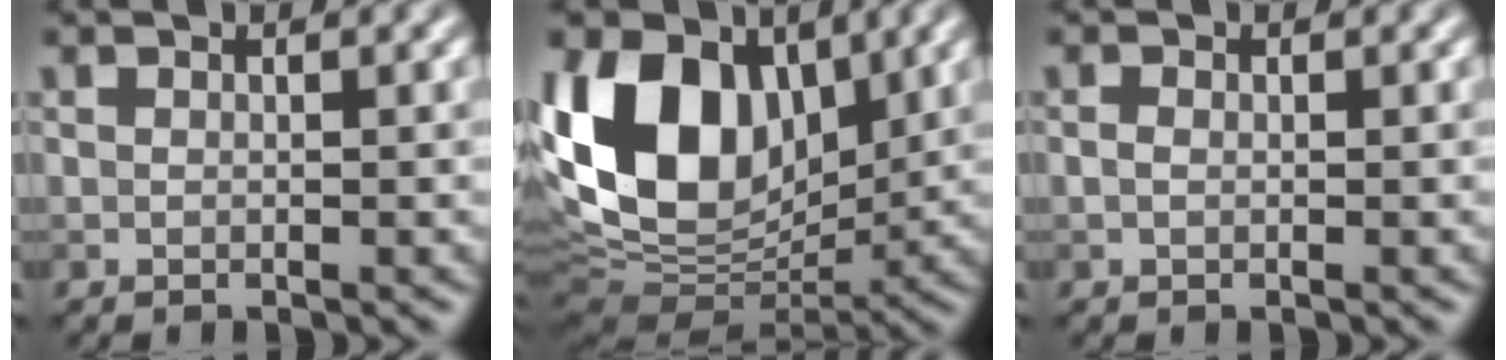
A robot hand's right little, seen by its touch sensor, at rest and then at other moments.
{"total": 13.7, "force": [3.5, 9.1, 9.6], "torque": [-0.191, 0.006, 0.058]}
{"total": 0.5, "force": [-0.1, 0.4, 0.4], "torque": [-0.010, 0.001, -0.001]}